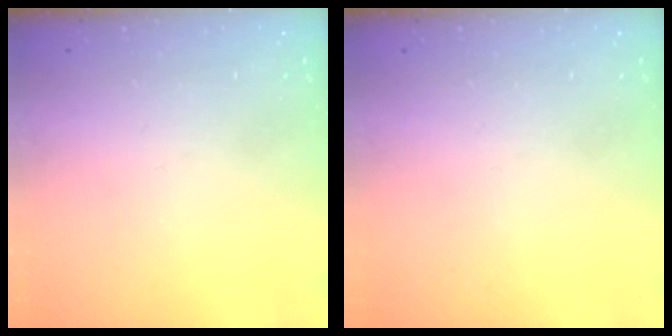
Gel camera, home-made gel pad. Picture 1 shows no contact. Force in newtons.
{"total": 0.0}